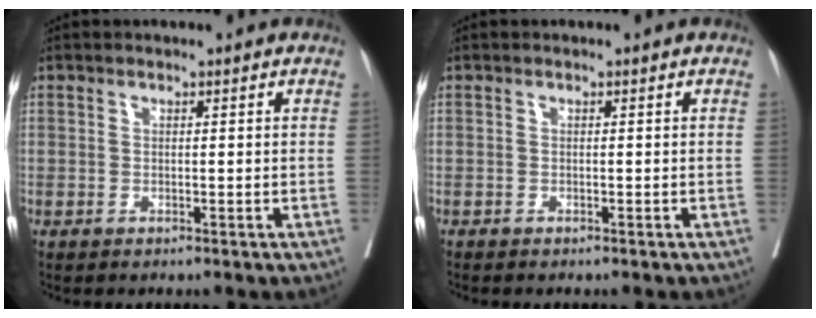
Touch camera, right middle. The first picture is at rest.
{"total": 0.0}